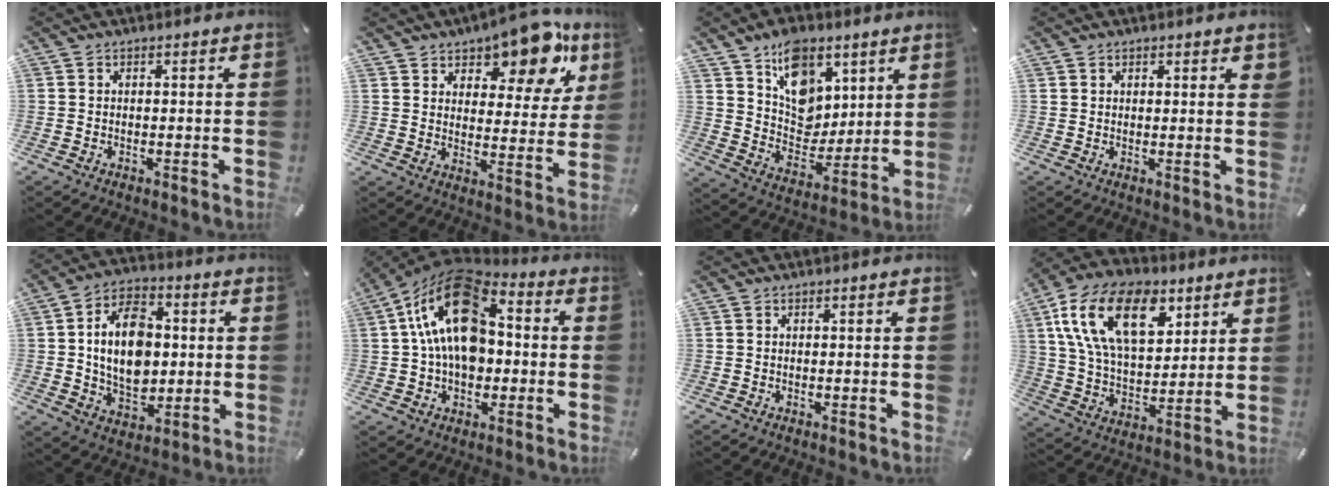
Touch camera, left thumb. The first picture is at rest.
{"total": 15.1, "force": [11.8, 6.4, 6.9], "torque": [-0.102, -0.082, 0.202]}
{"total": 13.2, "force": [7.2, 10.0, 4.9], "torque": [-0.079, -0.051, 0.139]}
{"total": 1.1, "force": [0.9, 0.5, 0.4], "torque": [-0.001, -0.002, 0.016]}
{"total": 14.9, "force": [1.0, 10.5, 10.5], "torque": [-0.198, 0.008, 0.016]}
{"total": 20.3, "force": [3.2, 14.0, 14.3], "torque": [-0.267, -0.011, 0.049]}
{"total": 0.0}
{"total": 19.5, "force": [9.0, 11.7, 12.7], "torque": [-0.254, -0.017, 0.160]}